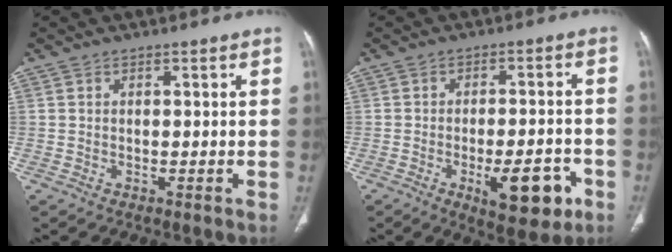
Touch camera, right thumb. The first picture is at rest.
{"total": 10.9, "force": [-4.6, 4.2, 9.0], "torque": [-0.109, 0.015, -0.057]}